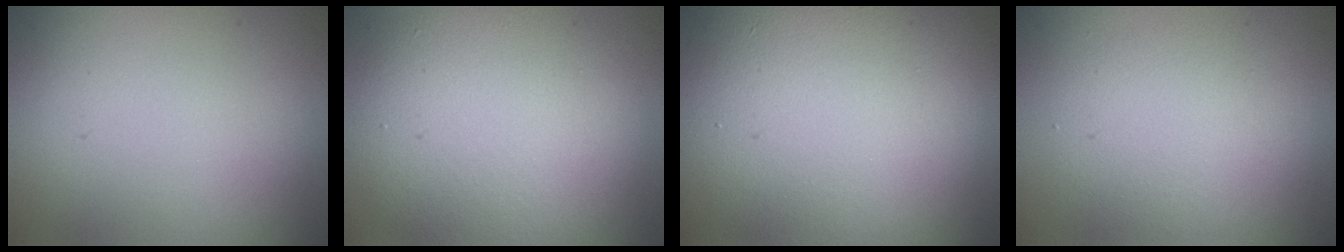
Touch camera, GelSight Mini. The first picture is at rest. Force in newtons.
{"total": 7.7, "press": 7.7, "slide": 0.8}
{"total": 19.3, "press": 19.3, "slide": 1.0}
{"total": 3.5, "press": 3.5, "slide": 0.2}